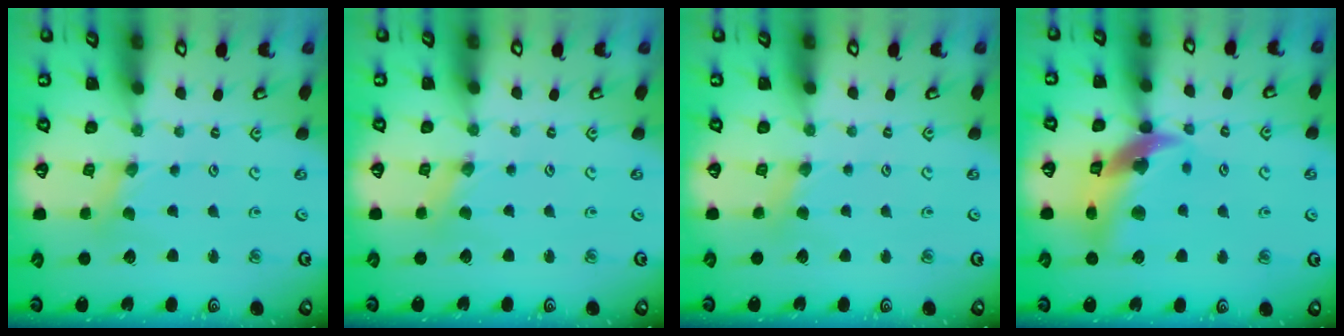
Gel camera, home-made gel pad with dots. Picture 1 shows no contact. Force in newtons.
{"total": 0.0}
{"total": 2.0, "press": 2.0, "slide": 0.4}
{"total": 15.8, "press": 15.6, "slide": 2.1}